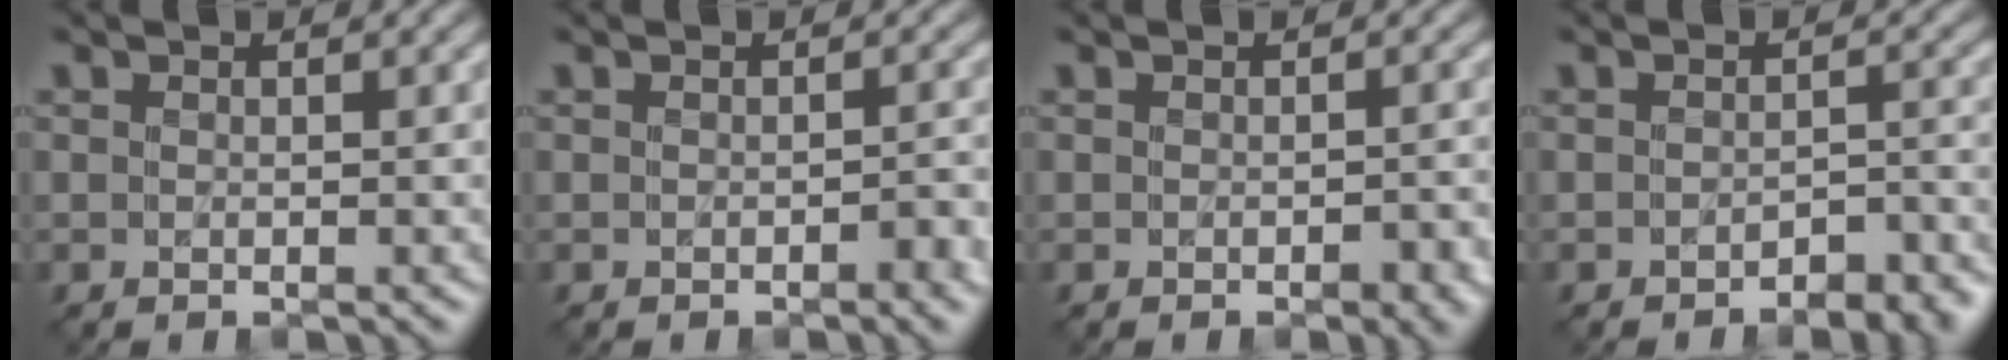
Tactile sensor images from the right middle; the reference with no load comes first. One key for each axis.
{"total": 1.3, "fx": -0.6, "fy": 0.5, "fz": 1.1, "tx": -0.016, "ty": 0.000, "tz": -0.008}
{"total": 2.0, "fx": -0.9, "fy": 0.9, "fz": 1.6, "tx": -0.021, "ty": -0.002, "tz": -0.007}
{"total": 3.2, "fx": -2.3, "fy": 1.3, "fz": 1.9, "tx": -0.023, "ty": 0.001, "tz": -0.027}